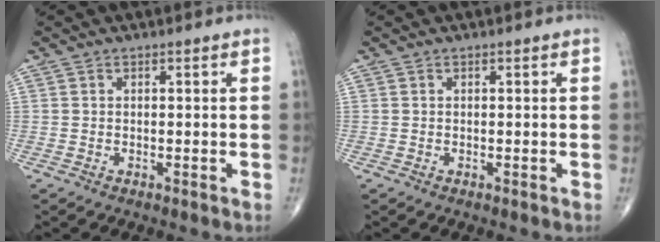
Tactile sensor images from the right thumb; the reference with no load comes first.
{"total": 0.0}